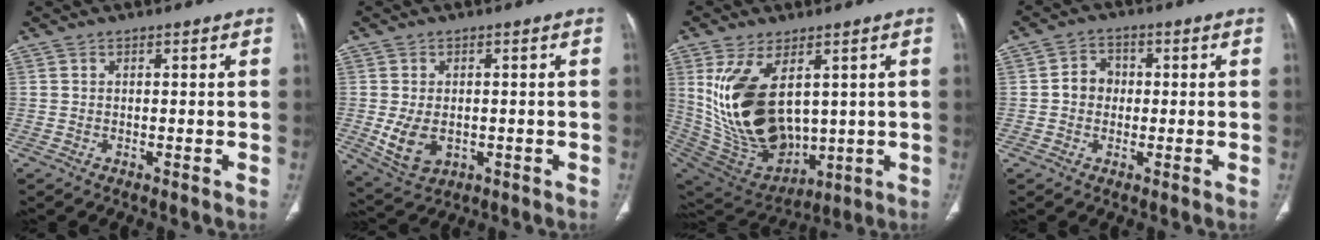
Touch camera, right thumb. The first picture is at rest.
{"total": 7.3, "force": [-1.2, 4.9, 5.3], "torque": [-0.094, -0.003, -0.004]}
{"total": 20.7, "force": [3.6, 12.2, 16.3], "torque": [-0.298, -0.026, 0.104]}
{"total": 4.5, "force": [-0.1, 3.9, 2.2], "torque": [-0.017, 0.013, -0.010]}